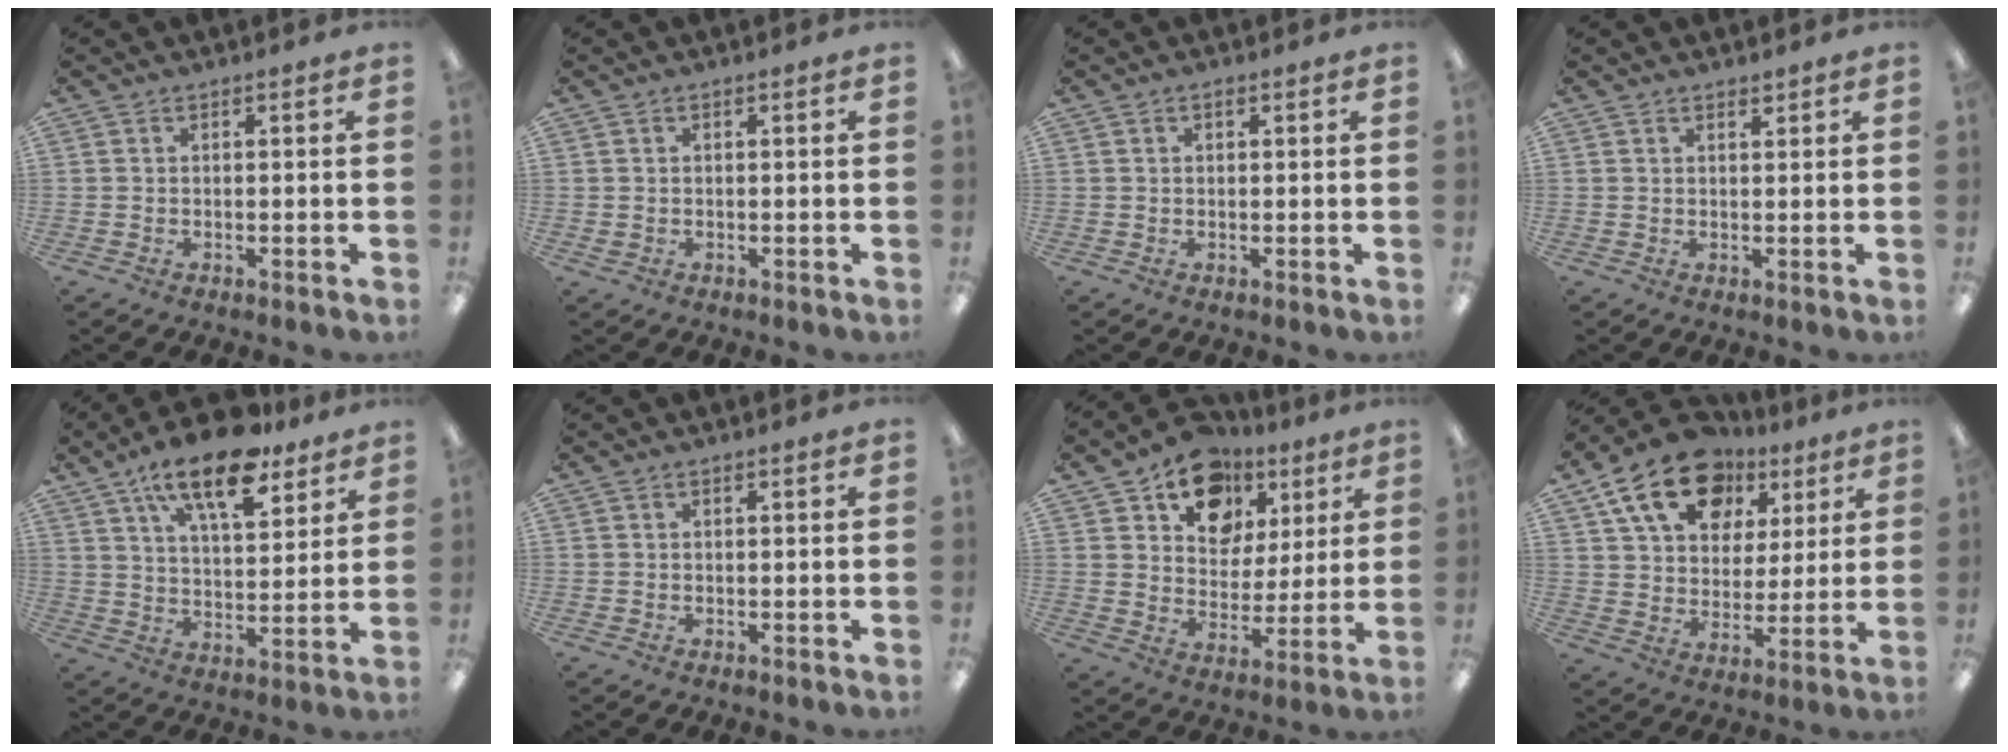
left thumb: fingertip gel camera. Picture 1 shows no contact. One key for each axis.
{"total": 0.5, "fx": 0.2, "fy": 0.4, "fz": 0.2, "tx": -0.004, "ty": 0.005, "tz": 0.003}
{"total": 0.7, "fx": 0.4, "fy": 0.4, "fz": 0.4, "tx": -0.008, "ty": 0.004, "tz": 0.007}
{"total": 1.3, "fx": 1.2, "fy": 0.4, "fz": 0.3, "tx": -0.007, "ty": -0.001, "tz": 0.023}
{"total": 16.6, "fx": 11.6, "fy": 6.7, "fz": 9.9, "tx": -0.154, "ty": -0.056, "tz": 0.193}
{"total": 0.0}
{"total": 13.7, "fx": 8.6, "fy": 9.9, "fz": 4.1, "tx": -0.062, "ty": -0.051, "tz": 0.162}
{"total": 17.5, "fx": 9.9, "fy": 11.9, "fz": 8.2, "tx": -0.133, "ty": -0.045, "tz": 0.183}